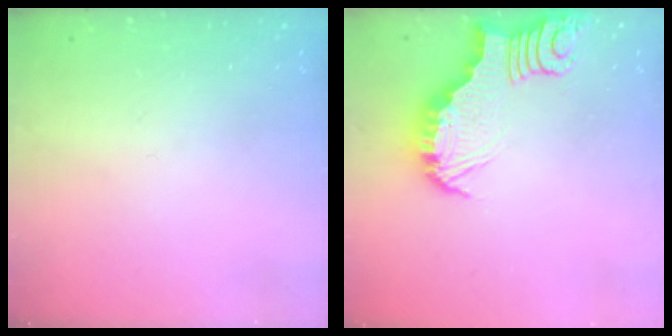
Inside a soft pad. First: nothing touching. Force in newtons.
{"total": 3.9, "press": 3.9, "slide": 0.0}